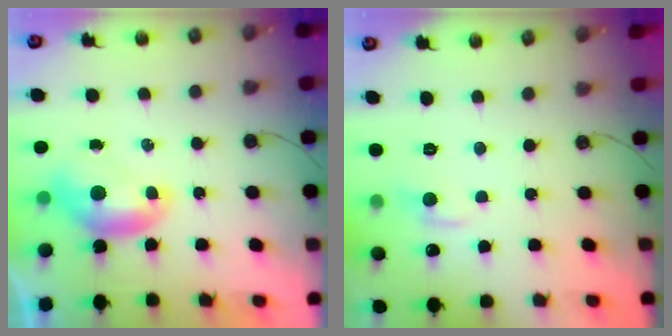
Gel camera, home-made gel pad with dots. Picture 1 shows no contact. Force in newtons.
{"total": 1.0, "press": 0.5, "slide": 0.9}